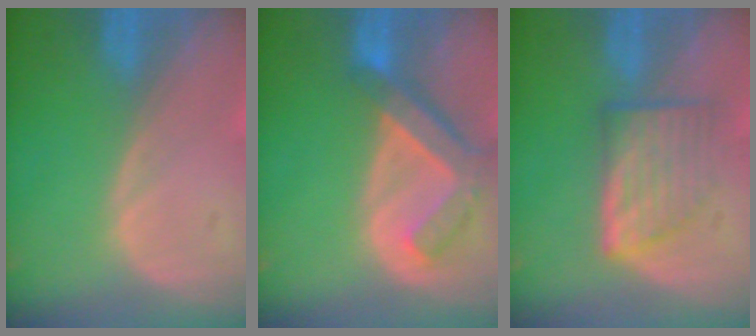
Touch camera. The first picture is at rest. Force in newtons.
{"total": 7.4, "press": 6.4, "slide": 3.6}
{"total": 6.2, "press": 5.9, "slide": 1.9}